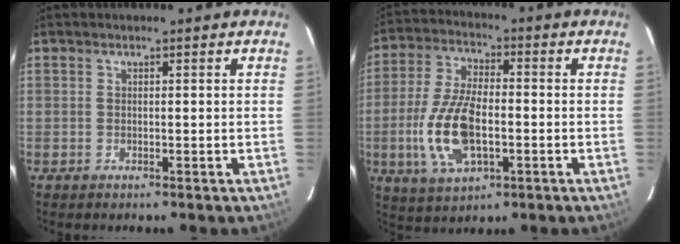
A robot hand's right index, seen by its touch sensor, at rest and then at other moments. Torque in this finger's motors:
{"motor_torque": [1.54, -0.61, 0.90, 0.10]}